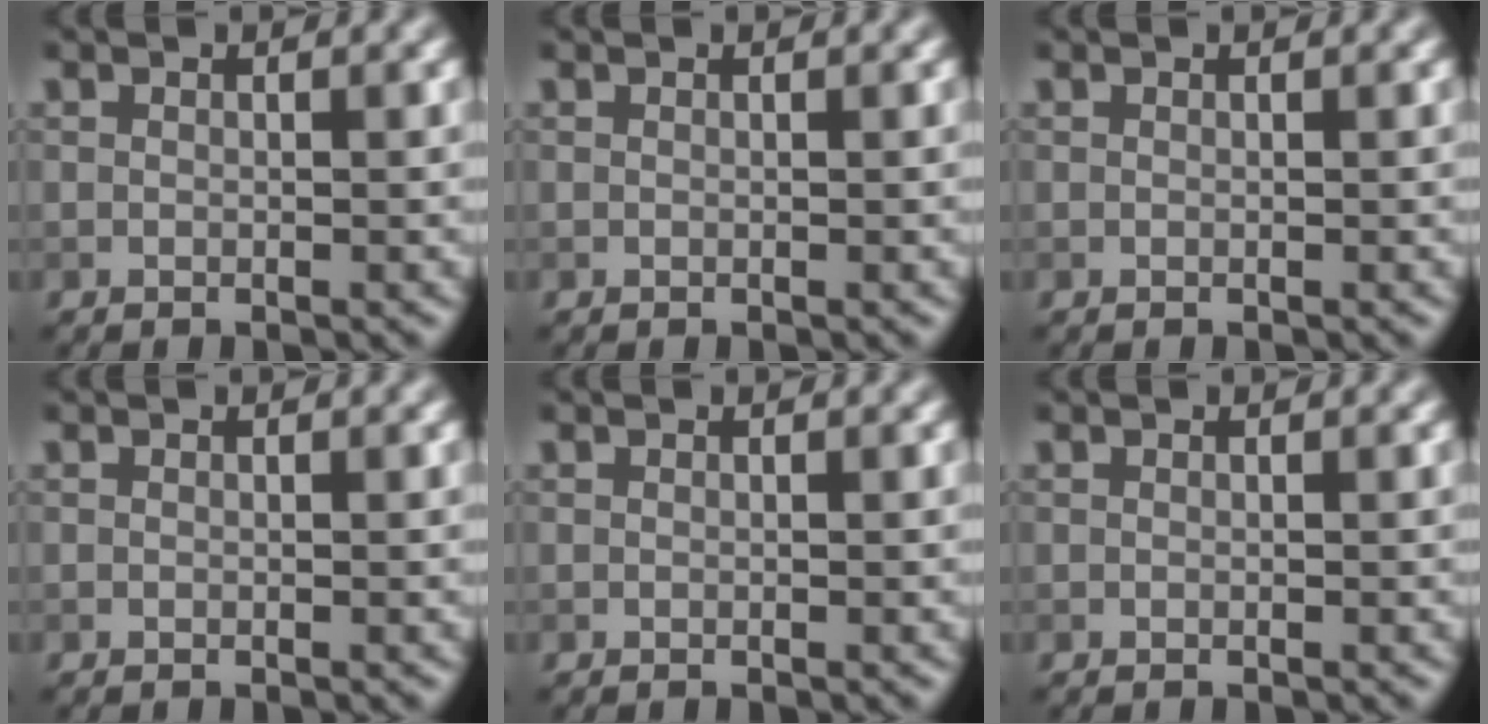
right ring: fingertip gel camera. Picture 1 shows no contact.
{"total": 0.0}
{"total": 0.0}
{"total": 0.0}
{"total": 0.0}
{"total": 0.0}